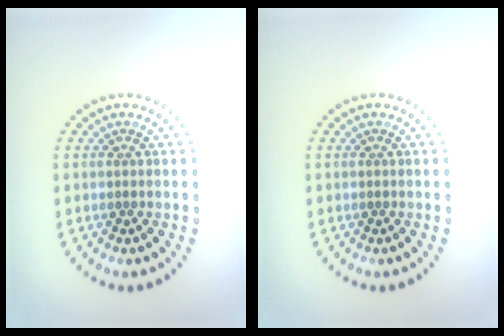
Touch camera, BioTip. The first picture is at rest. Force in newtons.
{"total": 0.0}